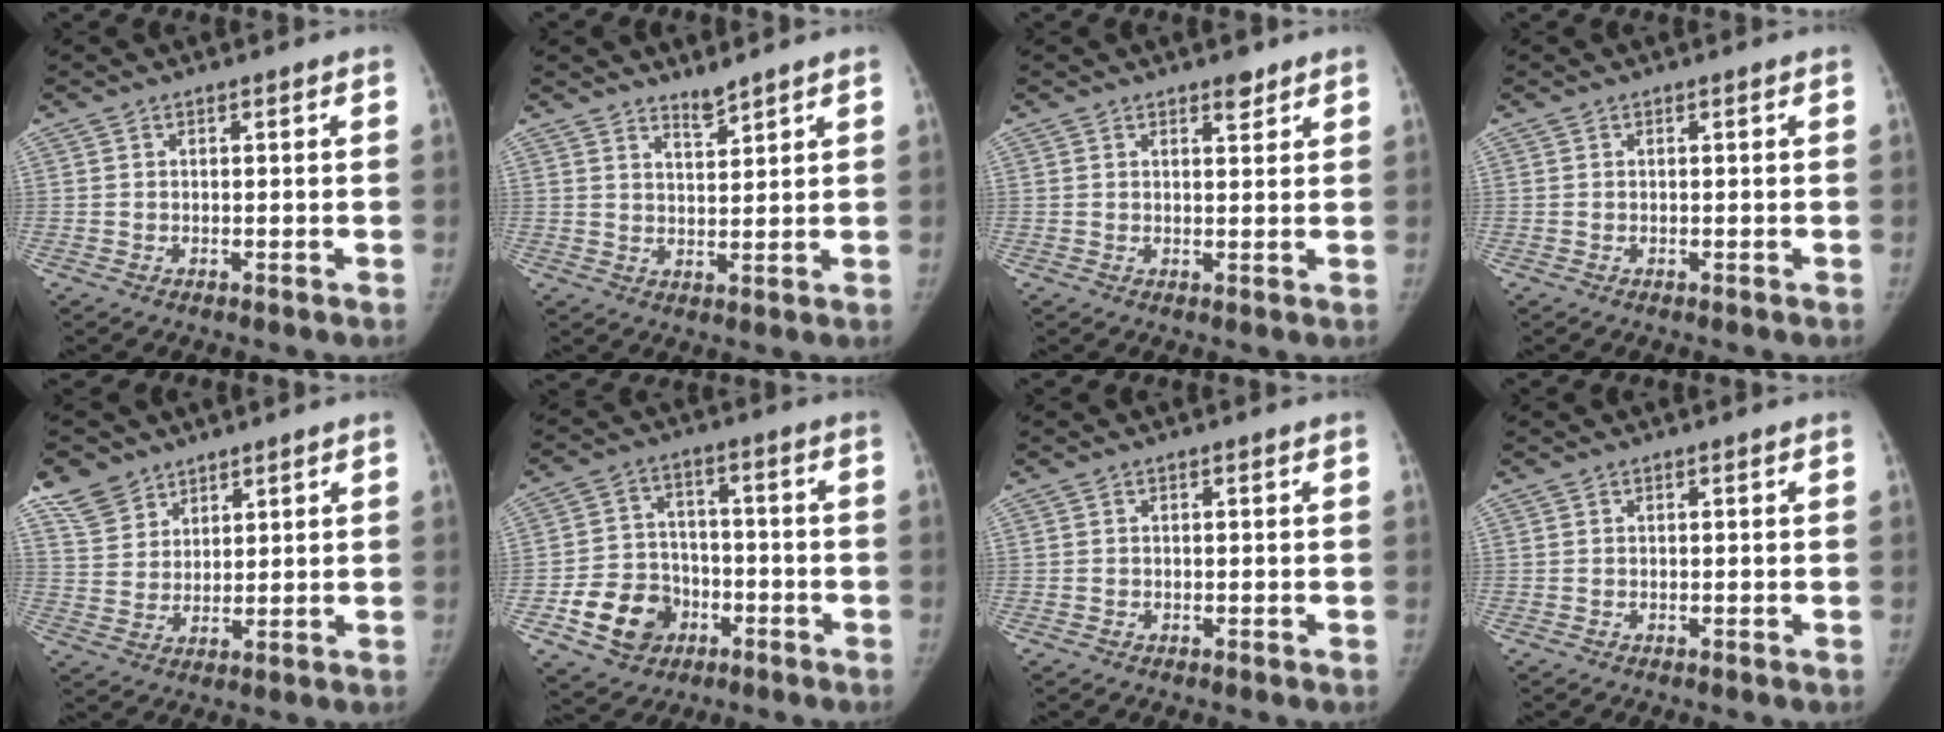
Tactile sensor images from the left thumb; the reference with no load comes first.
{"total": 3.0, "force": [2.8, 0.2, 1.0], "torque": [-0.013, -0.030, 0.053]}
{"total": 2.4, "force": [1.8, 1.0, 1.2], "torque": [-0.008, -0.011, 0.026]}
{"total": 0.0}
{"total": 7.1, "force": [5.4, 4.4, 1.5], "torque": [-0.010, -0.028, 0.115]}
{"total": 11.9, "force": [-4.8, 9.7, 5.0], "torque": [-0.053, 0.027, -0.074]}
{"total": 0.0}
{"total": 0.0}